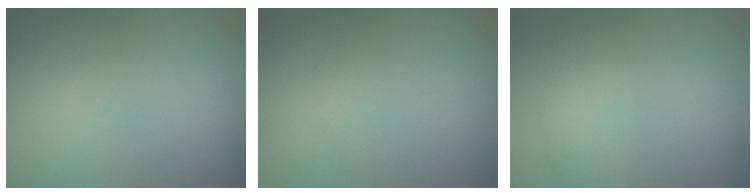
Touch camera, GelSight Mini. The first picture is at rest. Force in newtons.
{"total": 0.9, "press": 0.9, "slide": 0.1}
{"total": 2.2, "press": 2.2, "slide": 0.1}